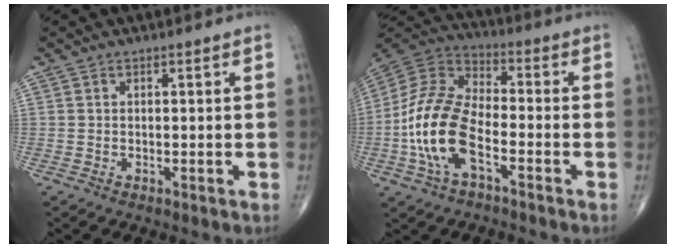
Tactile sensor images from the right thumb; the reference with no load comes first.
{"total": 15.7, "force": [-4.9, 7.7, 12.8], "torque": [-0.264, 0.034, -0.098]}